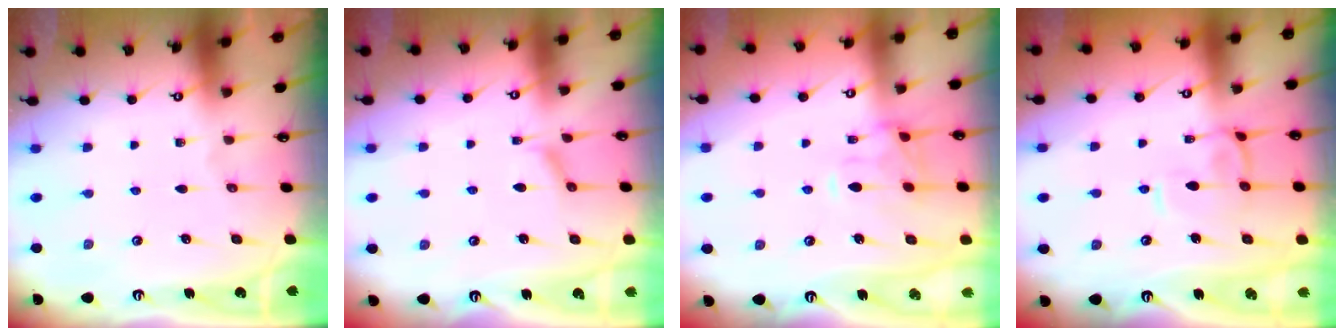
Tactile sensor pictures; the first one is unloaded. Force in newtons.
{"total": 2.1, "press": 2.0, "slide": 0.6}
{"total": 3.5, "press": 3.3, "slide": 1.3}
{"total": 2.8, "press": 2.7, "slide": 0.7}